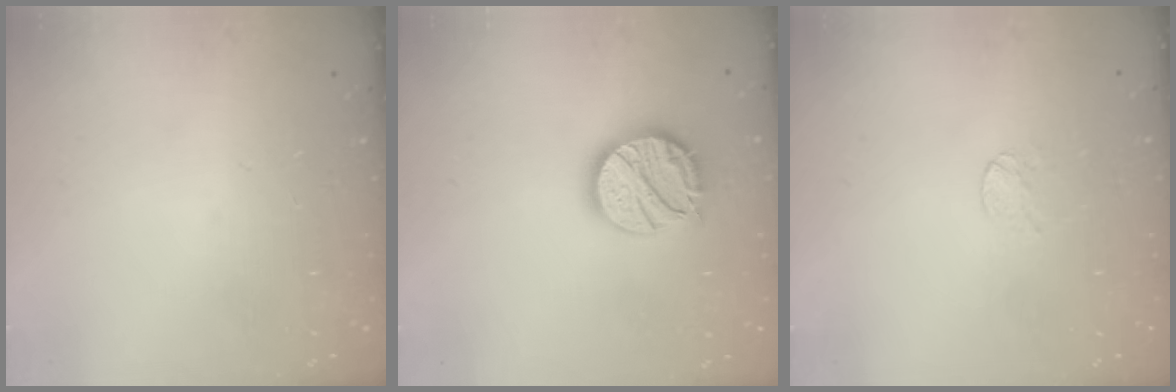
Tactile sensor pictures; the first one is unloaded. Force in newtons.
{"total": 15.0, "press": 15.0, "slide": 1.2}
{"total": 3.0, "press": 3.0, "slide": 0.2}